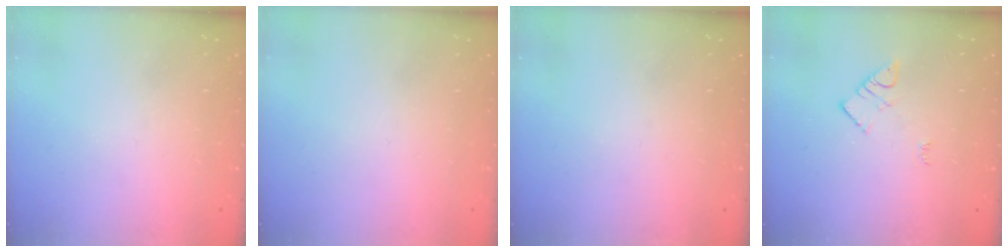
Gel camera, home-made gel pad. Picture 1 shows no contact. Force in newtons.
{"total": 1.5, "press": 1.5, "slide": 0.1}
{"total": 0.0}
{"total": 4.3, "press": 4.2, "slide": 0.6}